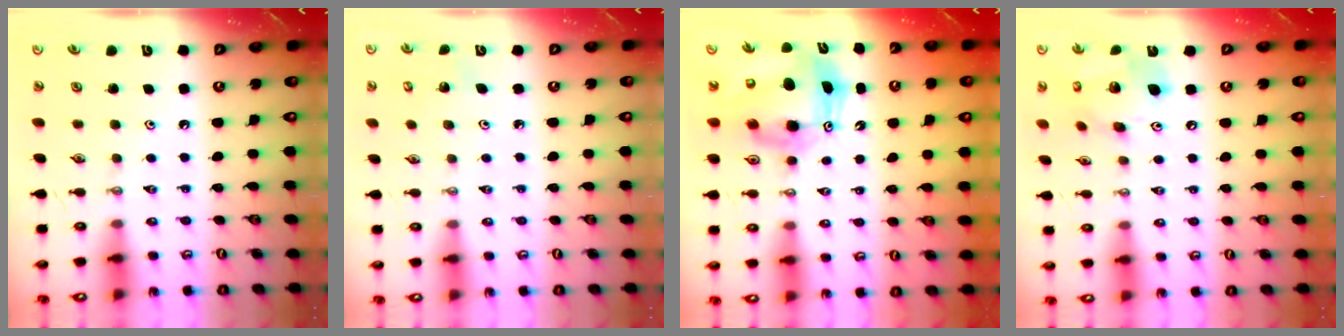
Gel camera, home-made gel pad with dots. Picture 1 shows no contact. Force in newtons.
{"total": 2.3, "press": 2.3, "slide": 0.1}
{"total": 11.7, "press": 11.7, "slide": 0.8}
{"total": 16.0, "press": 15.8, "slide": 2.8}